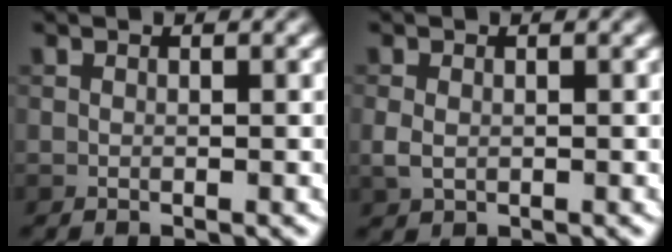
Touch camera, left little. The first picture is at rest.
{"total": 1.6, "force": [-0.2, 1.2, 1.0], "torque": [-0.028, -0.004, -0.001]}